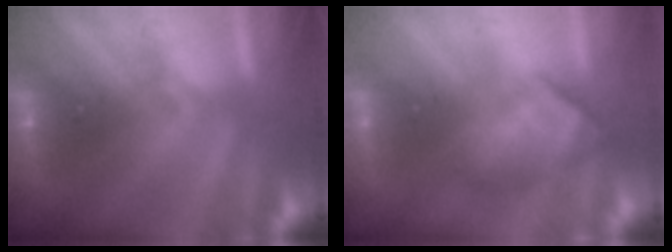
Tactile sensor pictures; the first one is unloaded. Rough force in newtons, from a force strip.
{"total": 5.0}